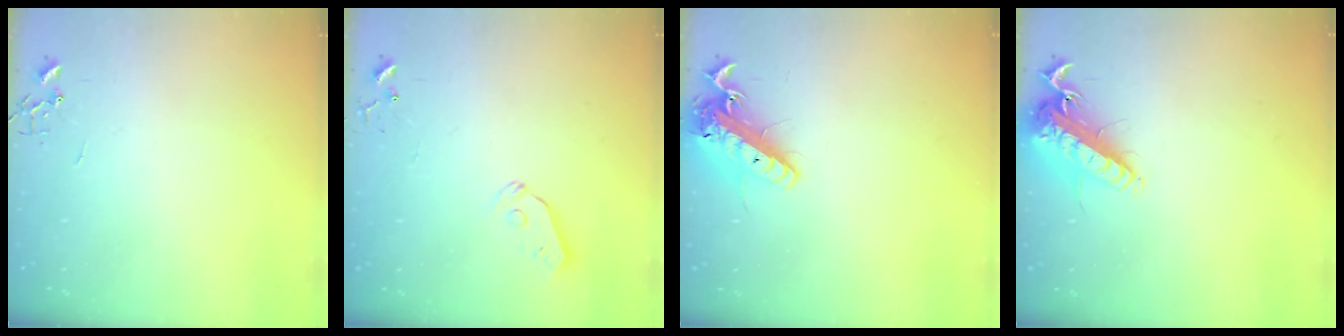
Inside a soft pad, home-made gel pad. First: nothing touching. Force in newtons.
{"total": 4.9, "press": 4.8, "slide": 0.9}
{"total": 15.0, "press": 14.7, "slide": 3.1}
{"total": 15.8, "press": 15.5, "slide": 3.1}